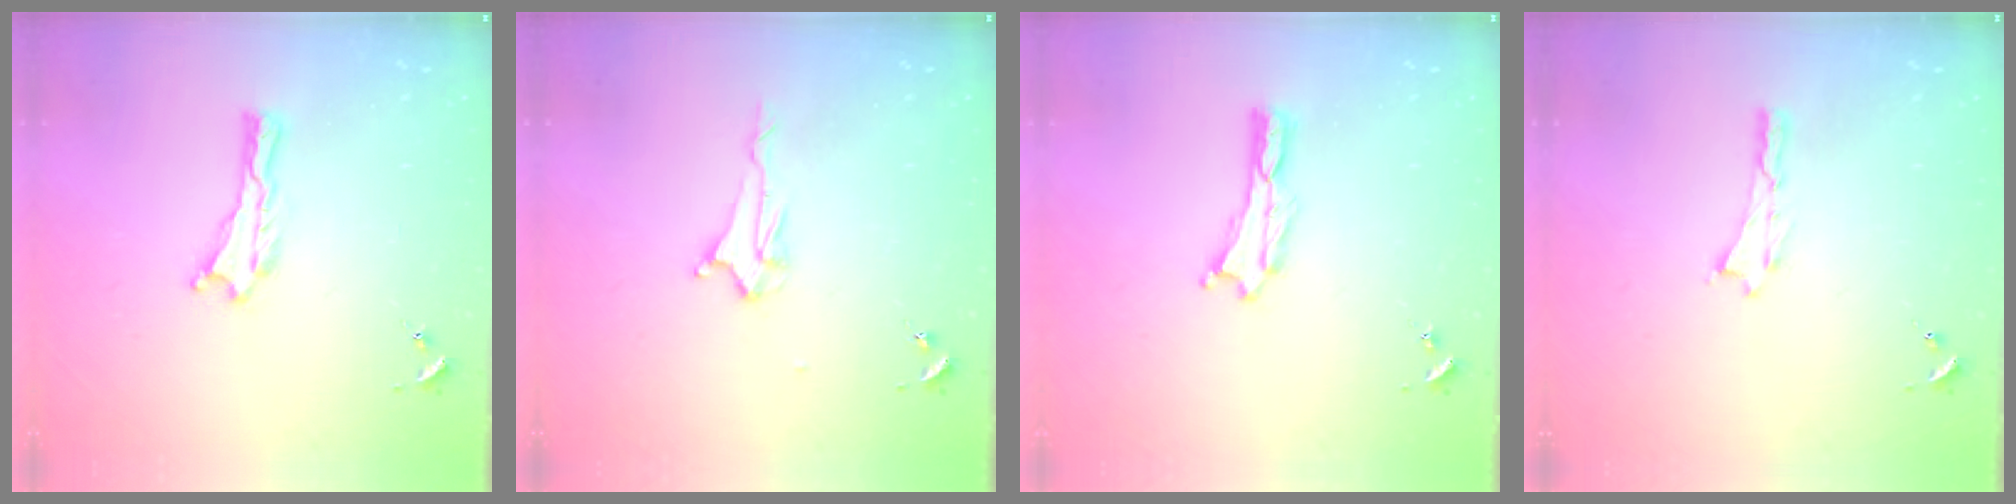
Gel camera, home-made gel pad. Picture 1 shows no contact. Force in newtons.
{"total": 2.2, "press": 2.2, "slide": 0.3}
{"total": 0.0}
{"total": 0.0}